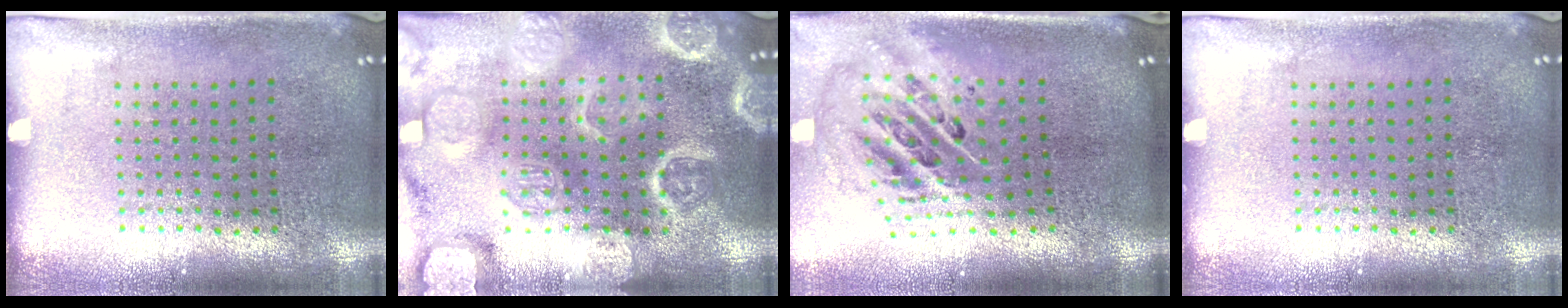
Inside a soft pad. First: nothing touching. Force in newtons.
{"total": 5.1, "press": 5.1, "slide": 0.7}
{"total": 2.7, "press": 1.9, "slide": 2.0}
{"total": 0.0}